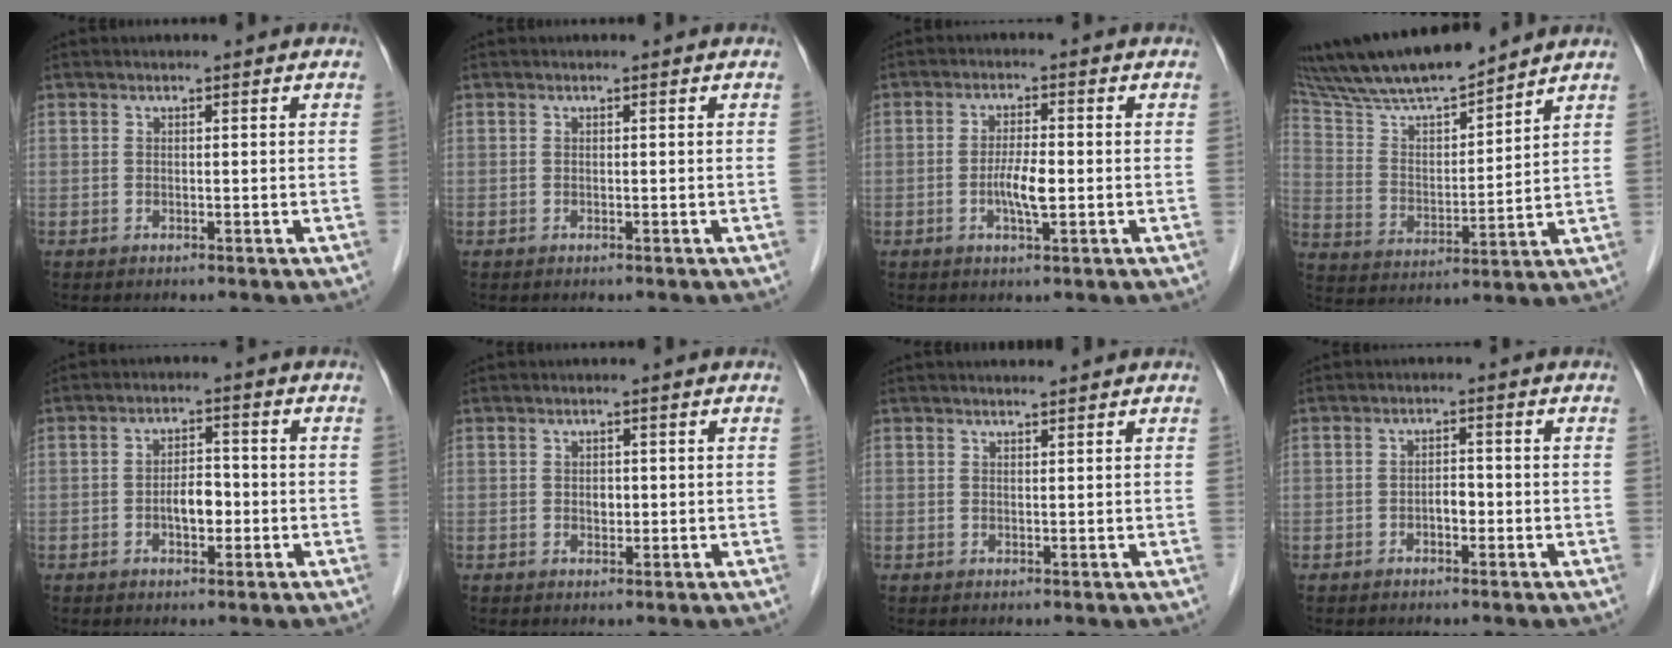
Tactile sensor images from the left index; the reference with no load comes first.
{"total": 0.0}
{"total": 4.1, "force": [-0.8, 0.7, 4.0], "torque": [-0.078, -0.003, -0.015]}
{"total": 14.6, "force": [13.2, 1.3, 6.1], "torque": [-0.119, 0.009, 0.248]}
{"total": 3.9, "force": [-1.1, 1.9, 3.2], "torque": [-0.058, 0.008, -0.019]}
{"total": 1.3, "force": [0.1, 0.9, 0.8], "torque": [-0.014, 0.001, 0.003]}
{"total": 2.1, "force": [1.9, 0.1, 0.8], "torque": [-0.009, 0.012, 0.031]}
{"total": 1.9, "force": [-0.8, 0.9, 1.5], "torque": [-0.020, 0.006, -0.015]}